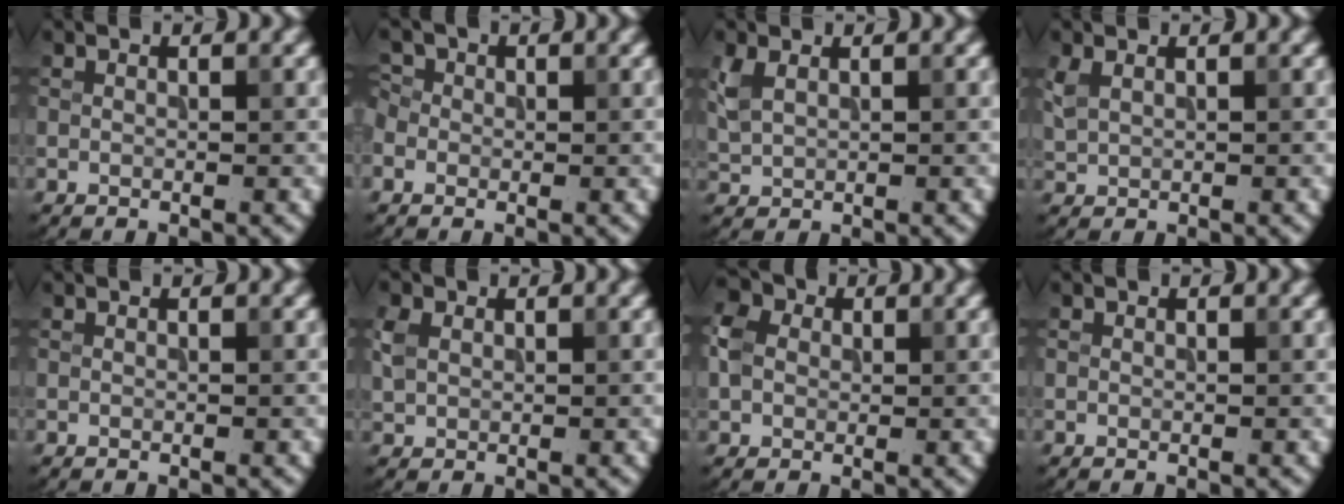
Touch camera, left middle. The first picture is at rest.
{"total": 2.2, "force": [0.1, 2.0, 0.9], "torque": [-0.013, 0.012, -0.011]}
{"total": 2.2, "force": [1.1, 1.3, 1.4], "torque": [-0.039, 0.002, 0.027]}
{"total": 1.5, "force": [0.8, 0.9, 0.9], "torque": [-0.024, 0.001, 0.021]}
{"total": 0.0}
{"total": 2.0, "force": [0.7, 1.6, 1.0], "torque": [-0.022, 0.004, 0.013]}
{"total": 3.5, "force": [0.2, 3.0, 1.8], "torque": [-0.043, 0.010, -0.004]}
{"total": 0.0}